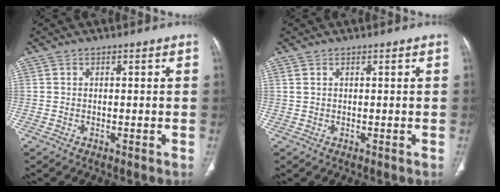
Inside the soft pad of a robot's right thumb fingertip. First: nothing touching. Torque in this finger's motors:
{"motor_torque": [-0.34, -0.39, -0.16, 0.18, 0.05]}